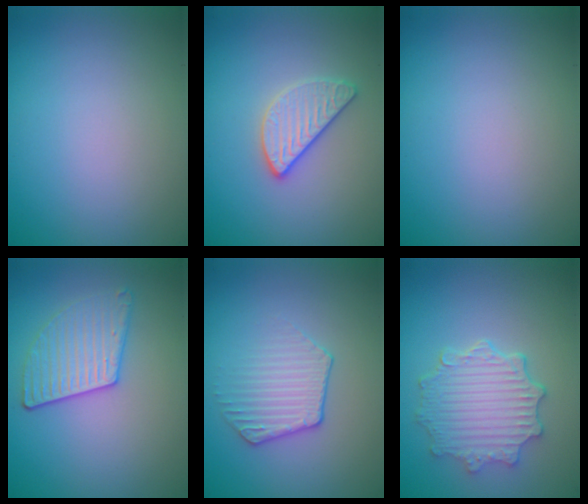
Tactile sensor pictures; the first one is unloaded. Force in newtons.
{"total": 2.6, "press": 2.5, "slide": 0.7}
{"total": 0.0}
{"total": 3.0, "press": 2.9, "slide": 0.7}
{"total": 2.3, "press": 1.8, "slide": 1.4}
{"total": 4.7, "press": 3.9, "slide": 2.6}